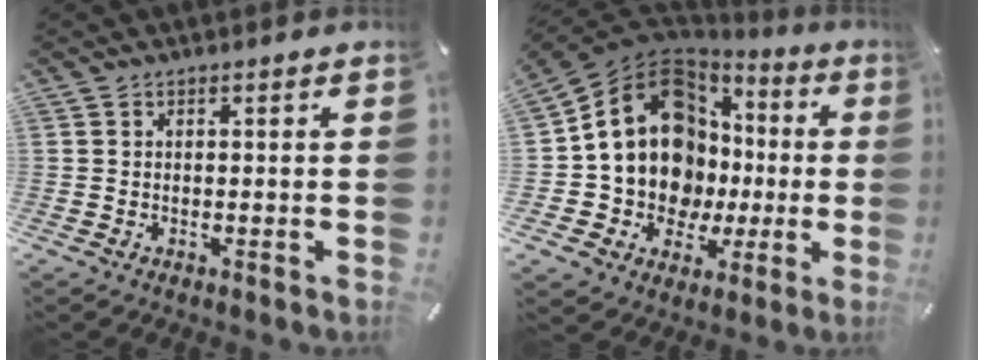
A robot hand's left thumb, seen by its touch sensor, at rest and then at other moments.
{"total": 16.9, "force": [3.2, 14.0, 8.9], "torque": [-0.195, -0.042, 0.066]}